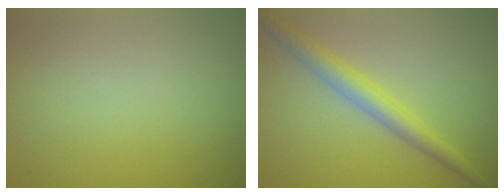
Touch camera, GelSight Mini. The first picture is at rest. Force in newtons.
{"total": 3.3, "press": 3.3, "slide": 0.1}